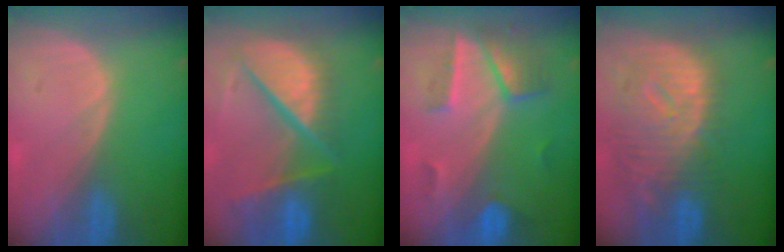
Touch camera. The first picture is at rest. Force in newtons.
{"total": 11.8, "press": 9.8, "slide": 6.5}
{"total": 7.2, "press": 6.3, "slide": 3.4}
{"total": 12.3, "press": 10.6, "slide": 6.1}